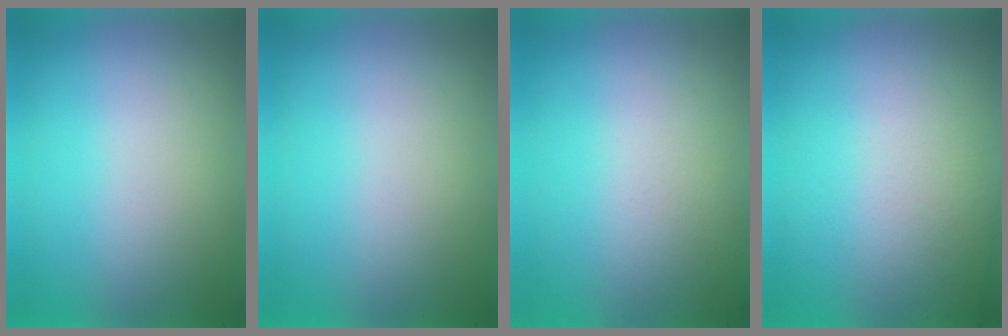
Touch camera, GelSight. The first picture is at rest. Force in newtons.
{"total": 0.0}
{"total": 2.5}
{"total": 2.8}